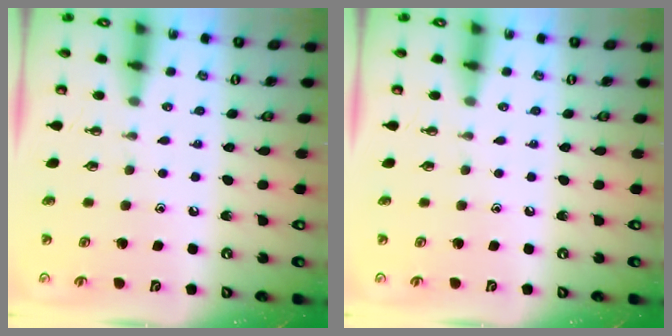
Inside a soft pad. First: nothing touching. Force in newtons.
{"total": 0.0}